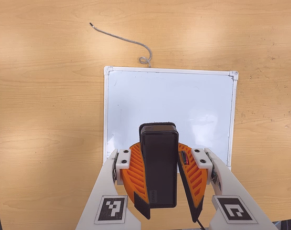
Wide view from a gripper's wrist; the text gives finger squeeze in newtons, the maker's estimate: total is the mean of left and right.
{"total": 11.1, "left": 10.2, "right": 12.0}